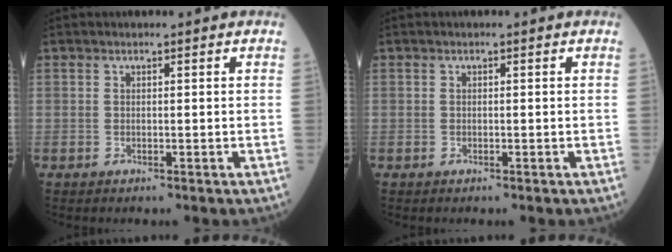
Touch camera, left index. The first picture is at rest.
{"total": 0.0}